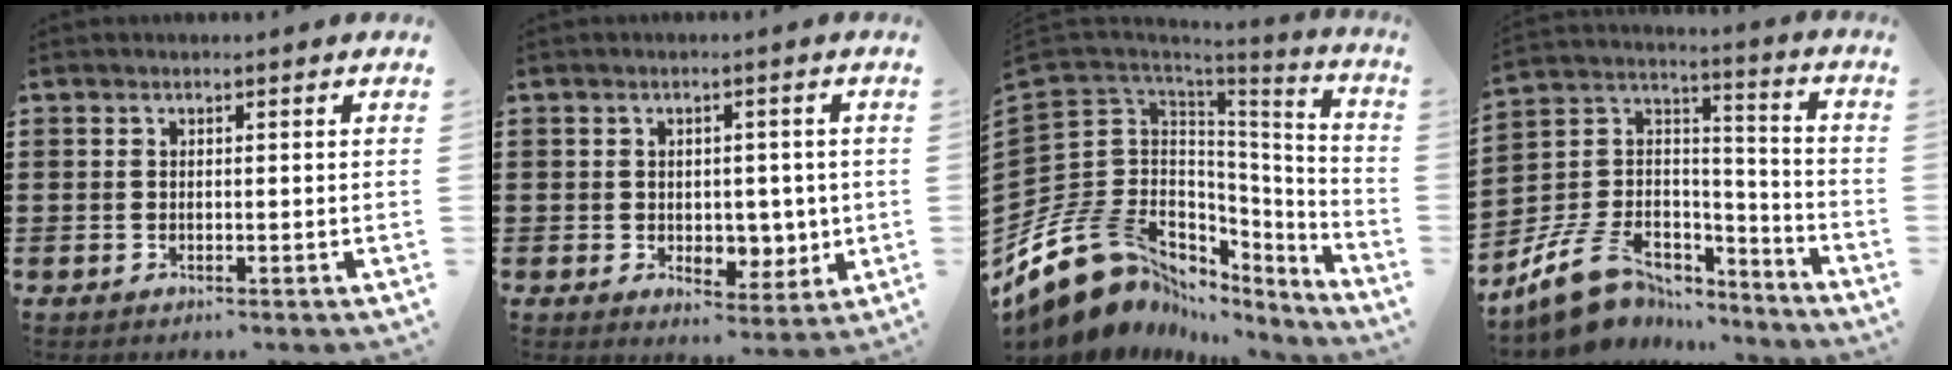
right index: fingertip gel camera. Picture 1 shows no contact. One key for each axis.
{"total": 4.2, "fx": 0.4, "fy": 3.4, "fz": 2.4, "tx": -0.042, "ty": 0.005, "tz": 0.004}
{"total": 16.7, "fx": -6.9, "fy": 13.0, "fz": 7.8, "tx": -0.211, "ty": 0.000, "tz": -0.113}
{"total": 10.2, "fx": -6.7, "fy": 6.7, "fz": 3.9, "tx": -0.108, "ty": 0.017, "tz": -0.124}